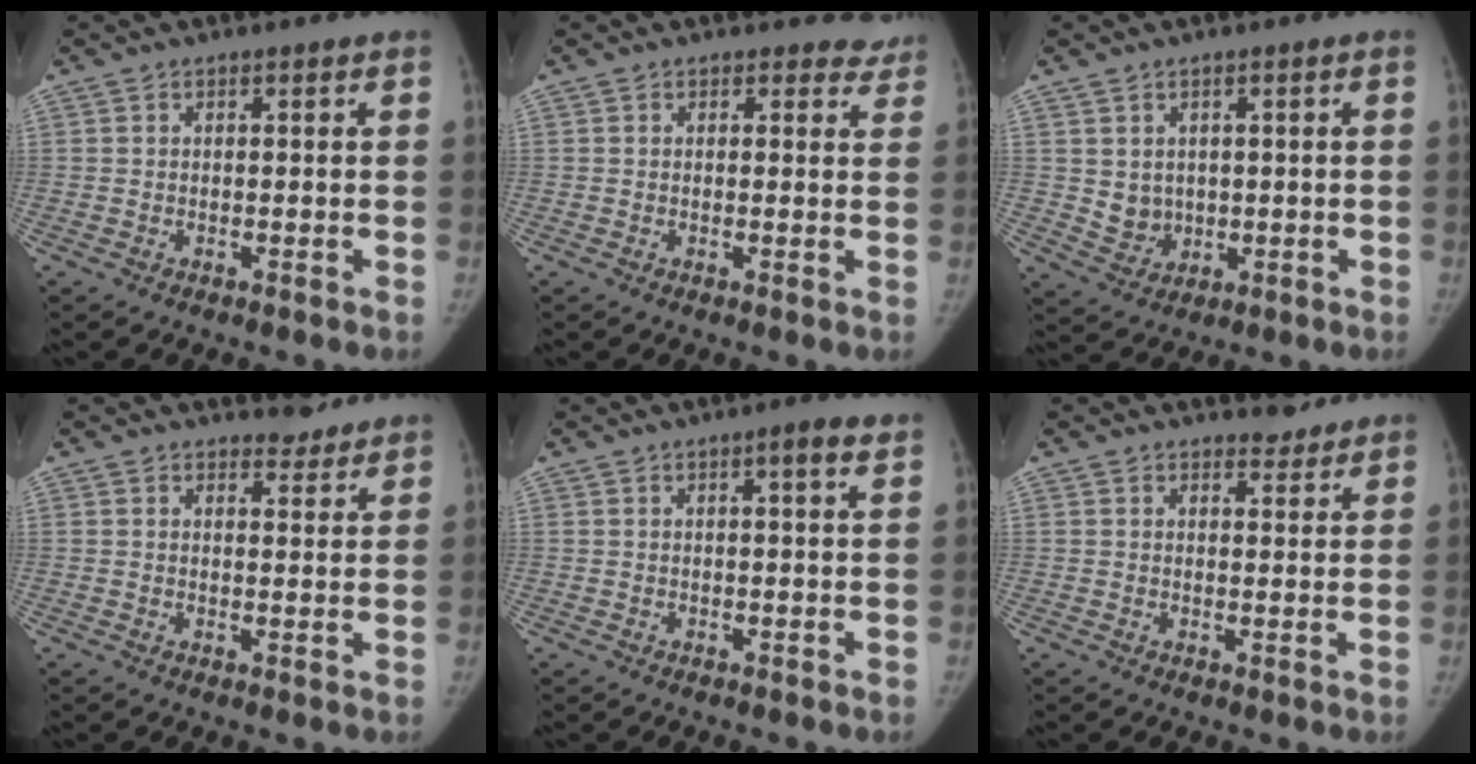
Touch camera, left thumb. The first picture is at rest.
{"total": 4.0, "force": [3.5, 1.9, -0.3], "torque": [0.039, -0.020, 0.017]}
{"total": 4.5, "force": [0.7, 4.0, 2.0], "torque": [-0.017, -0.009, 0.025]}
{"total": 3.2, "force": [2.9, 1.2, 0.3], "torque": [0.013, -0.024, 0.036]}
{"total": 3.0, "force": [1.6, 0.3, 2.5], "torque": [-0.035, -0.005, 0.021]}
{"total": 2.9, "force": [2.6, 1.1, 0.3], "torque": [0.011, -0.021, 0.032]}